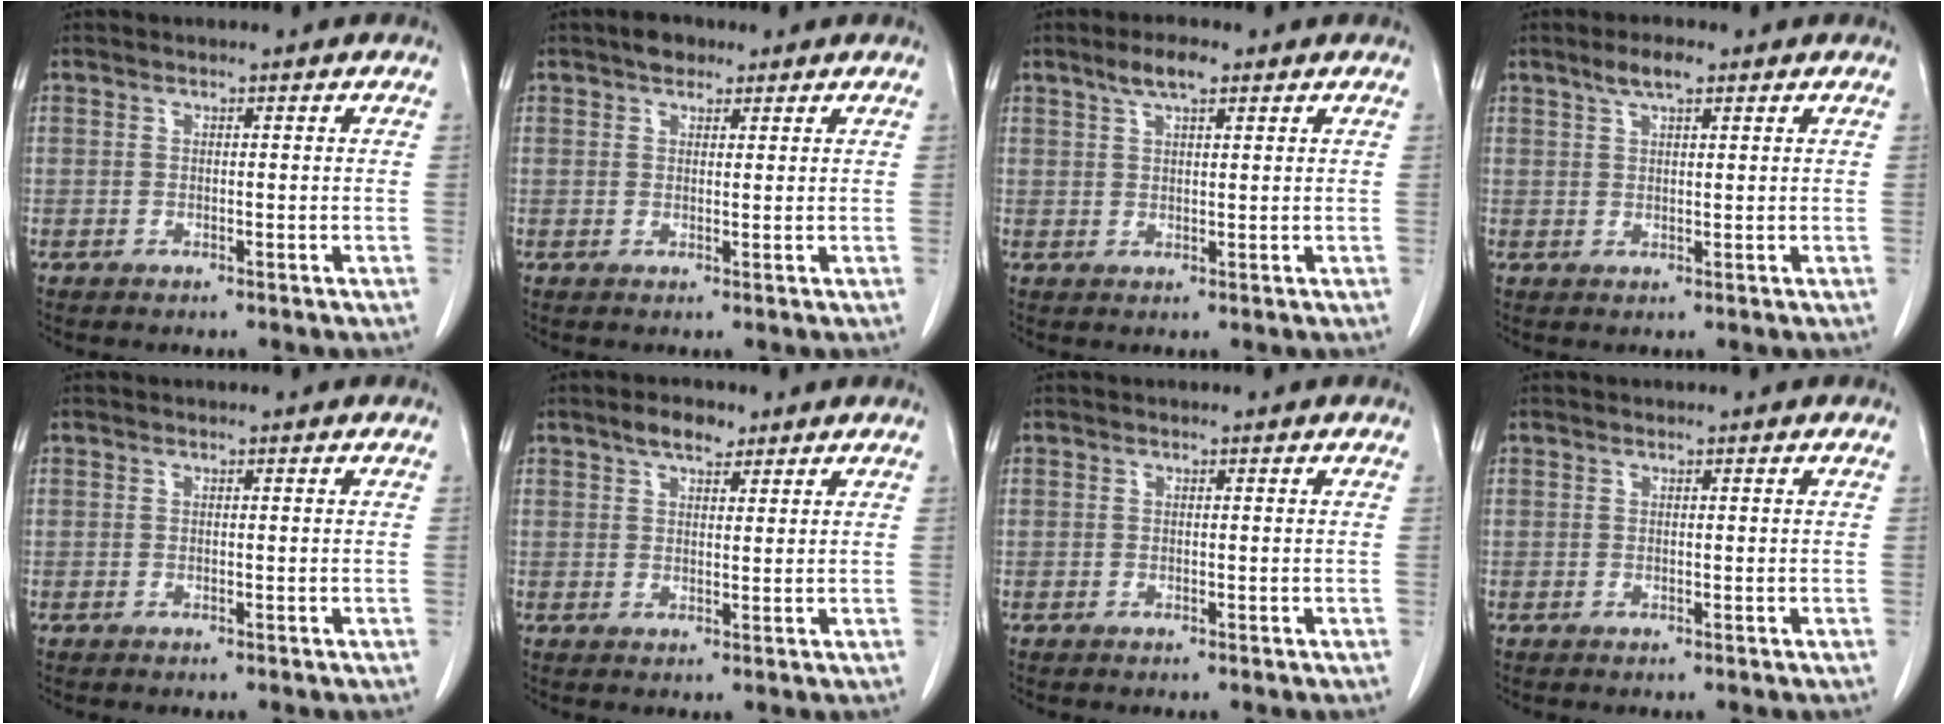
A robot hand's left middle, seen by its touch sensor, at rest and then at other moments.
{"total": 2.5, "force": [1.8, 1.5, 1.1], "torque": [-0.019, 0.010, 0.026]}
{"total": 4.0, "force": [2.6, 0.9, 2.8], "torque": [-0.058, 0.009, 0.048]}
{"total": 3.5, "force": [2.3, 0.8, 2.5], "torque": [-0.051, 0.008, 0.043]}
{"total": 0.0}
{"total": 3.8, "force": [2.7, 1.7, 2.1], "torque": [-0.040, 0.009, 0.045]}
{"total": 0.0}
{"total": 0.0}